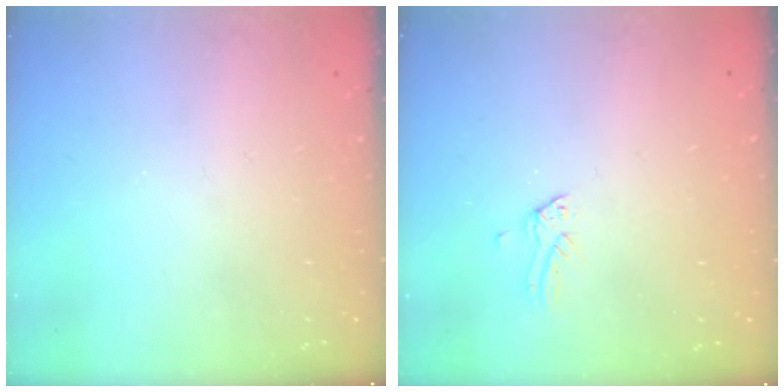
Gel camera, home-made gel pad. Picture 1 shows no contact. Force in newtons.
{"total": 0.0}